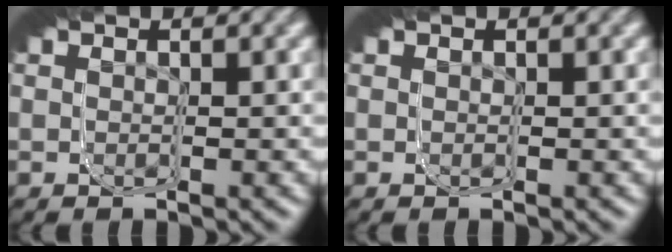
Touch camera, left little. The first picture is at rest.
{"total": 0.0}